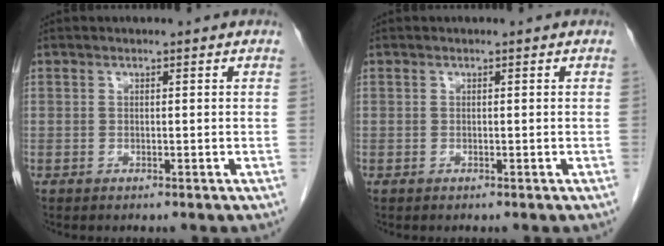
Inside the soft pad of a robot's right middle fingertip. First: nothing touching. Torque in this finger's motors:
{"motor_torque": [0.56, -0.39, 0.14, 0.03]}